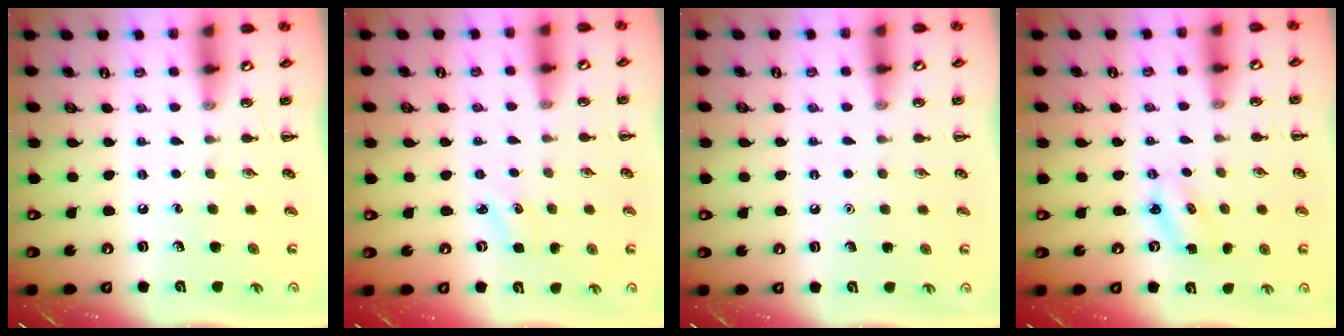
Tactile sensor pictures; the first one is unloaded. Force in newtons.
{"total": 2.7, "press": 2.6, "slide": 0.8}
{"total": 1.6, "press": 1.5, "slide": 0.1}
{"total": 2.4, "press": 2.3, "slide": 0.6}